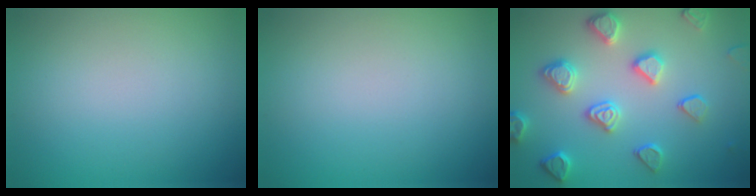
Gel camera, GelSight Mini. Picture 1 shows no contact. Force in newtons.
{"total": 0.0}
{"total": 4.6, "press": 4.1, "slide": 2.0}